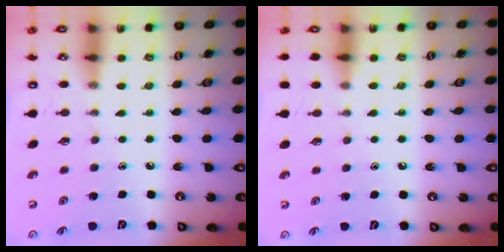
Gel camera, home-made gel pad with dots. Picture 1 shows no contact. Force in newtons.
{"total": 3.5, "press": 3.4, "slide": 0.7}